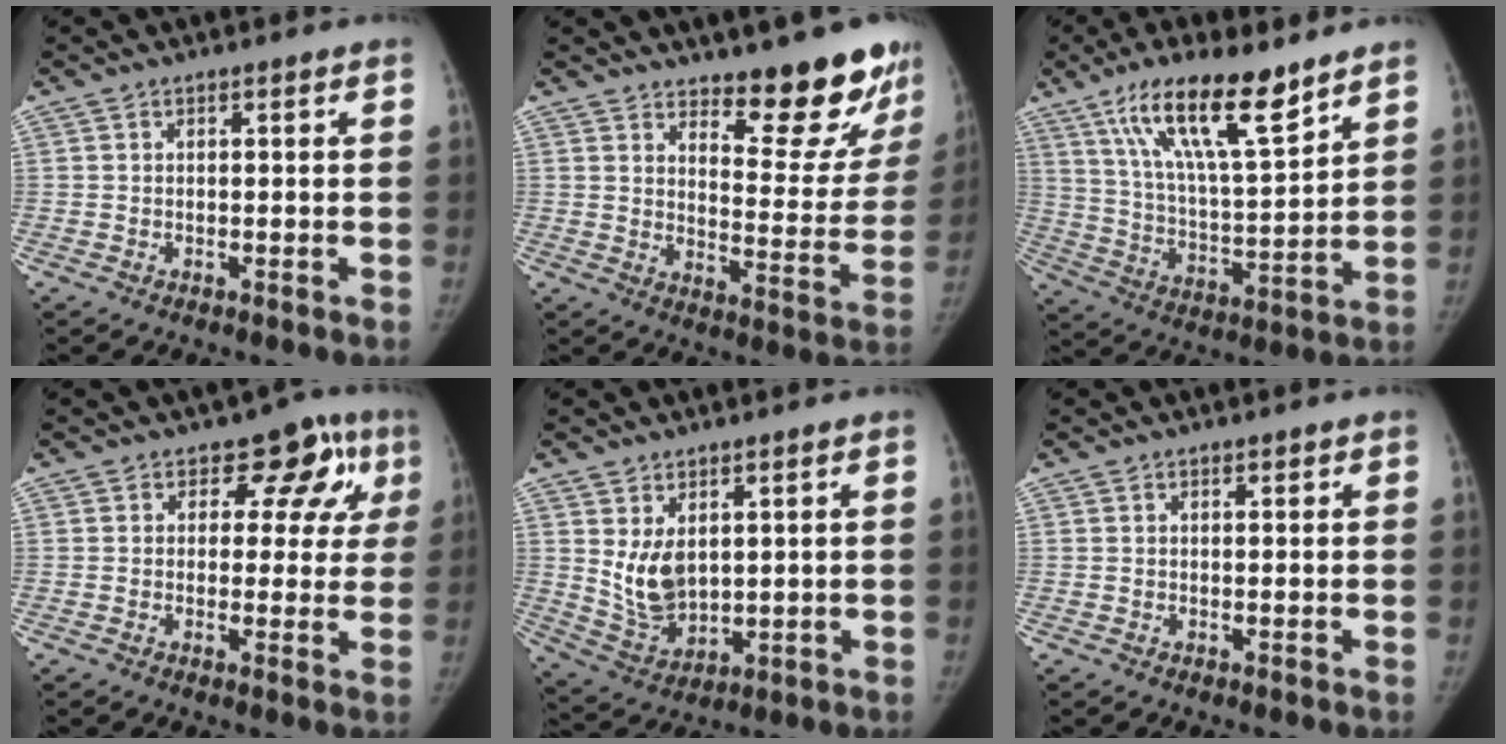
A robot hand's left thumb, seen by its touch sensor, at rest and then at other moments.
{"total": 15.6, "force": [12.2, 4.7, 8.5], "torque": [-0.059, -0.113, 0.165]}
{"total": 17.9, "force": [11.5, 4.5, 12.9], "torque": [-0.205, -0.054, 0.212]}
{"total": 9.0, "force": [3.9, 6.4, 5.0], "torque": [0.001, -0.004, 0.039]}
{"total": 7.9, "force": [2.2, 5.0, 5.7], "torque": [-0.089, -0.023, 0.063]}
{"total": 0.8, "force": [0.5, 0.4, 0.4], "torque": [-0.004, -0.002, 0.006]}